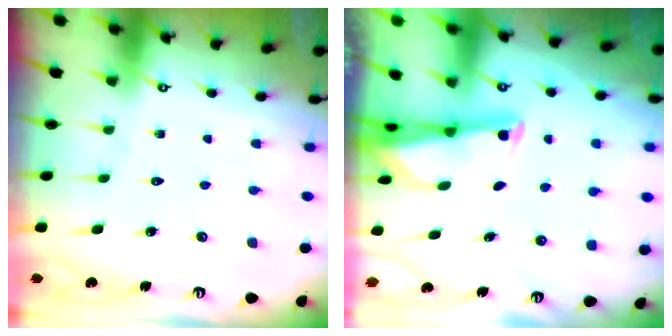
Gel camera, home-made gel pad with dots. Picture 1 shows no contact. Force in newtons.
{"total": 2.4, "press": 2.4, "slide": 0.3}